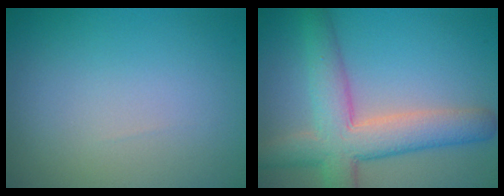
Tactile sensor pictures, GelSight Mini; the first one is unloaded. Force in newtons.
{"total": 6.8, "press": 6.8, "slide": 0.5}